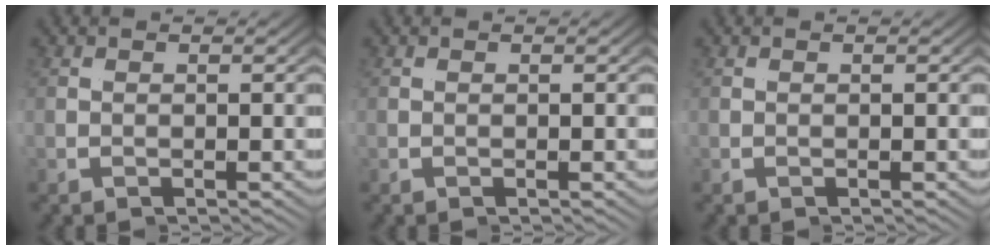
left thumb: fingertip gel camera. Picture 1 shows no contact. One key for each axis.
{"total": 0.0}
{"total": 0.0}